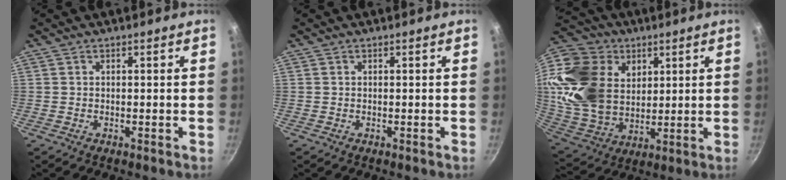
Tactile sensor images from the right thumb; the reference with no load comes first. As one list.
[{"total": 0.0}, {"total": 23.3, "force": [8.4, 17.2, 13.2], "torque": [-0.247, -0.022, 0.169]}]